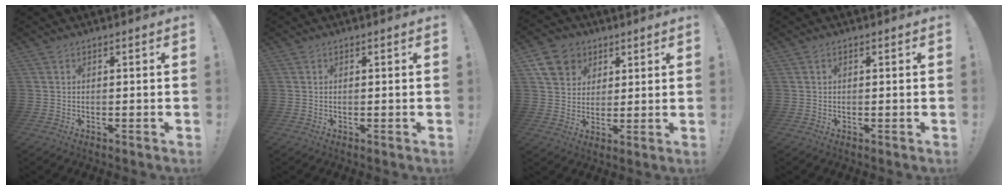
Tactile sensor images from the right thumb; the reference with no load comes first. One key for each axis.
{"total": 0.0}
{"total": 11.3, "fx": 5.3, "fy": 9.3, "fz": 3.6, "tx": -0.050, "ty": -0.025, "tz": 0.108}
{"total": 0.5, "fx": 0.2, "fy": 0.5, "fz": 0.2, "tx": -0.005, "ty": 0.004, "tz": 0.003}